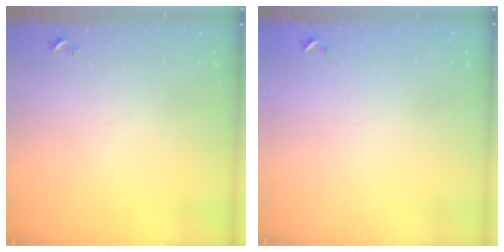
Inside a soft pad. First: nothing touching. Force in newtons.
{"total": 2.9, "press": 2.9, "slide": 0.1}